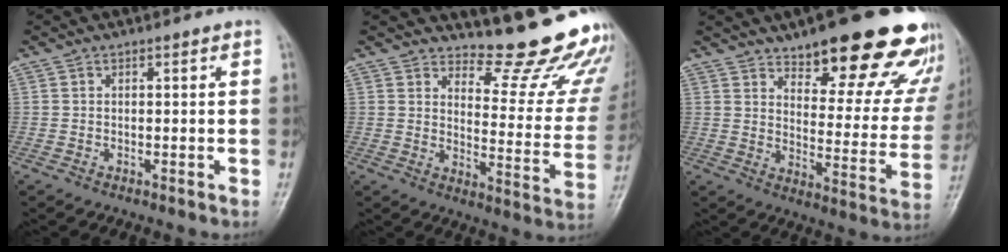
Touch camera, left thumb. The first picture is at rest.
{"total": 17.7, "force": [15.5, 4.2, 7.5], "torque": [-0.049, -0.163, 0.186]}
{"total": 25.0, "force": [18.2, 8.4, 15.0], "torque": [-0.147, -0.095, 0.232]}